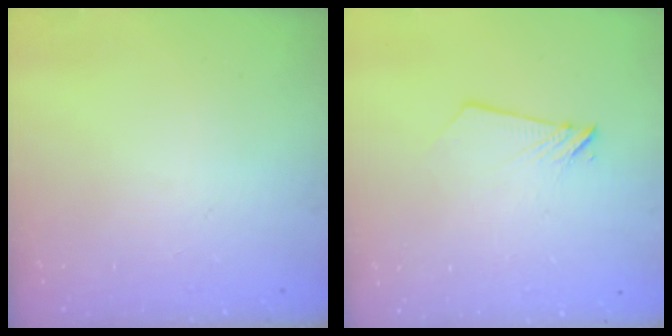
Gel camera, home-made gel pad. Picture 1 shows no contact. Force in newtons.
{"total": 4.8, "press": 4.8, "slide": 0.5}